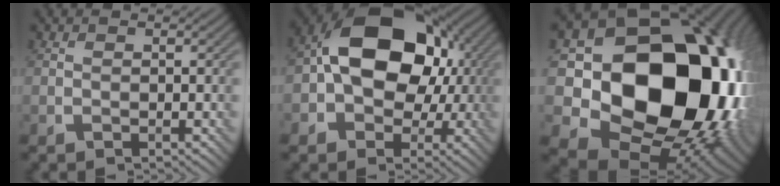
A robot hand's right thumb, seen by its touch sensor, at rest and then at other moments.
{"total": 16.2, "force": [0.9, 11.6, 11.2], "torque": [-0.160, 0.030, -0.008]}
{"total": 22.4, "force": [1.4, 17.8, 13.5], "torque": [-0.272, -0.057, 0.070]}